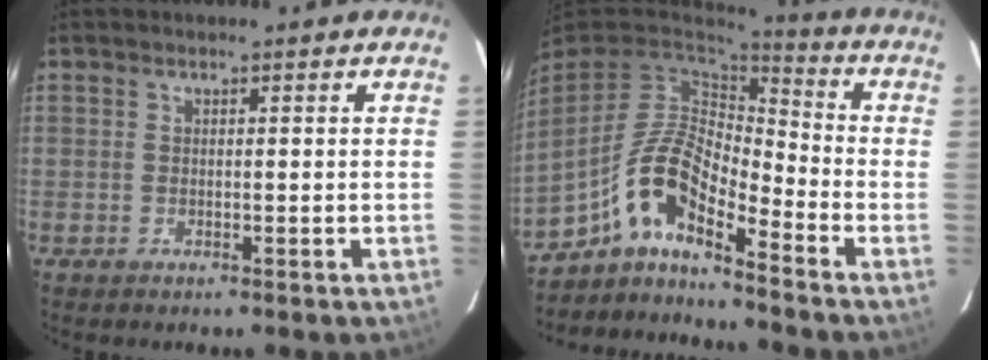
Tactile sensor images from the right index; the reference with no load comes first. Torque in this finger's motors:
{"motor_torque": [1.15, -0.99, 0.65, 0.13]}